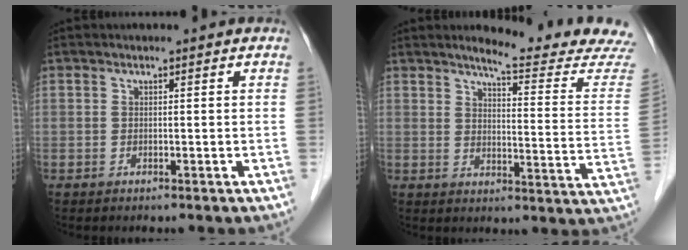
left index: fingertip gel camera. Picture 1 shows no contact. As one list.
[{"total": 14.8, "force": [14.1, -1.1, 4.1], "torque": [-0.054, -0.095, 0.158]}]